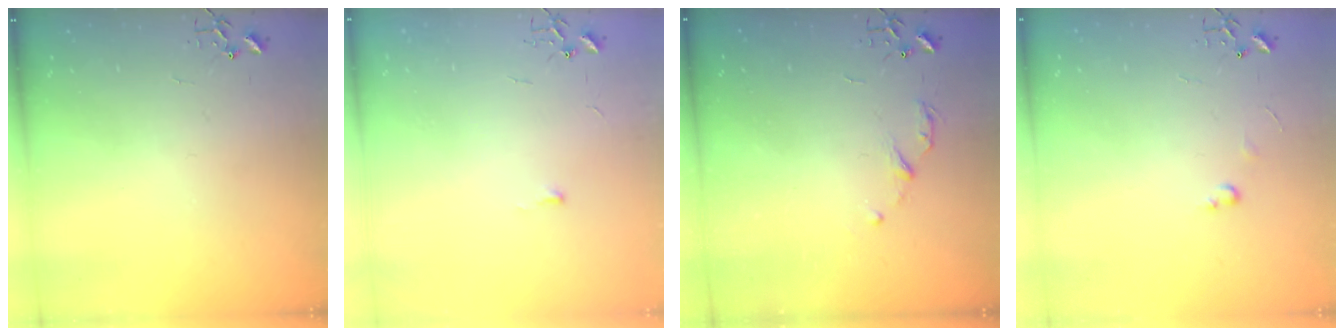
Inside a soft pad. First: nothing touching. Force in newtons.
{"total": 3.0, "press": 2.9, "slide": 0.4}
{"total": 5.2, "press": 5.2, "slide": 0.5}
{"total": 3.4, "press": 3.4, "slide": 0.5}